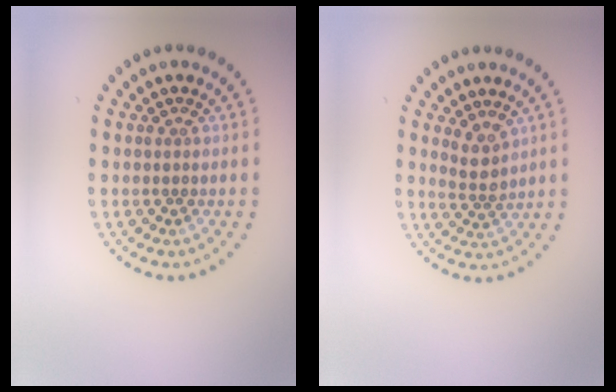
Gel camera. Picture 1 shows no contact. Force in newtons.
{"total": 1.8, "press": 1.5, "slide": 1.1}